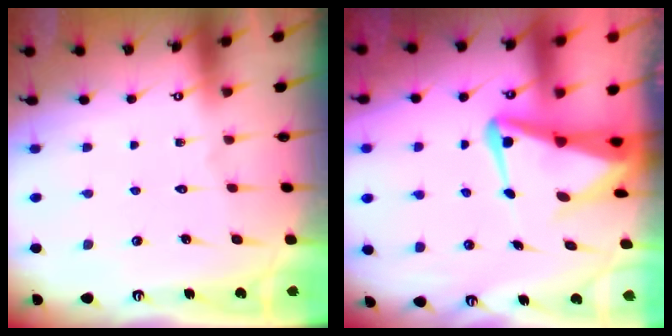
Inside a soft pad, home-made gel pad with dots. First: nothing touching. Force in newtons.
{"total": 6.7, "press": 6.6, "slide": 1.1}